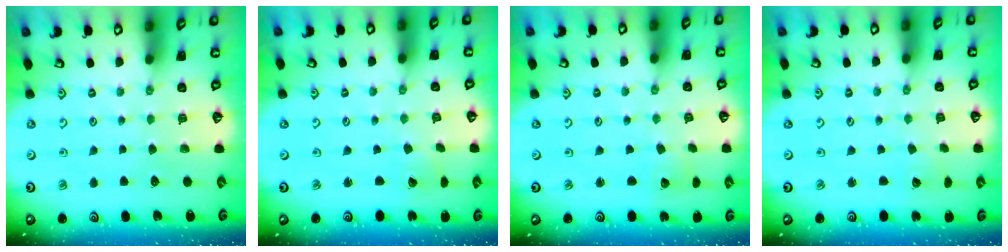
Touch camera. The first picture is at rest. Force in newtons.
{"total": 1.6, "press": 1.6, "slide": 0.1}
{"total": 1.8, "press": 1.8, "slide": 0.1}
{"total": 1.9, "press": 1.9, "slide": 0.1}